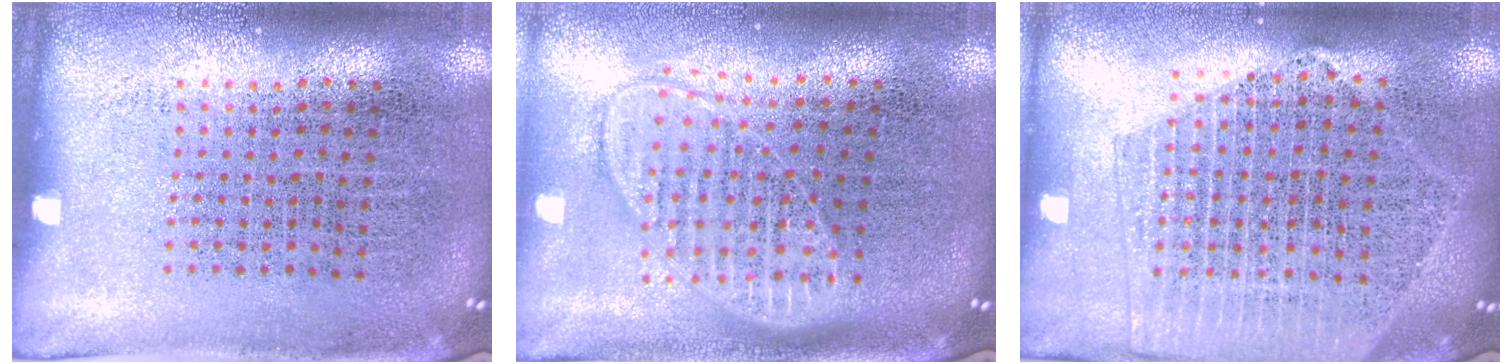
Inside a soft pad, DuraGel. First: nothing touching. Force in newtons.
{"total": 1.9, "press": 1.6, "slide": 1.1}
{"total": 2.1, "press": 1.9, "slide": 0.9}